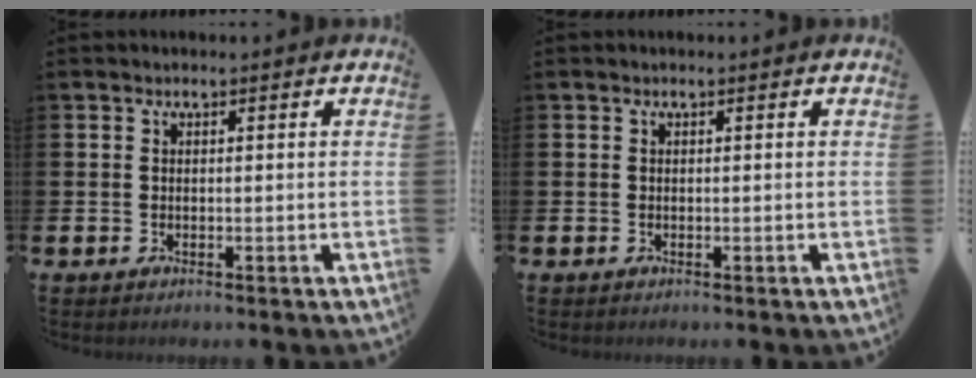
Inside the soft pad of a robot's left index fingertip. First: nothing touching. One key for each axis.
{"total": 0.0}